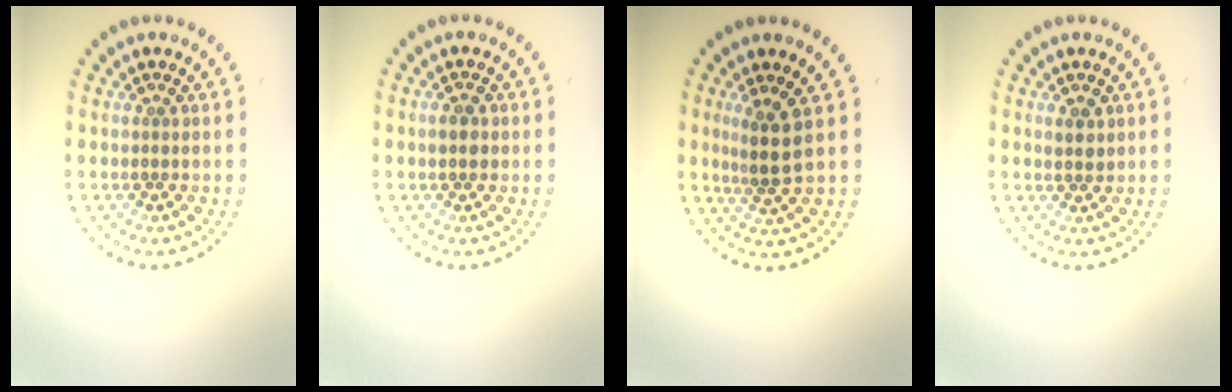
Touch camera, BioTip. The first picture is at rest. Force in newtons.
{"total": 1.4, "press": 1.4, "slide": 0.1}
{"total": 2.6, "press": 1.9, "slide": 1.8}
{"total": 1.3, "press": 1.2, "slide": 0.6}